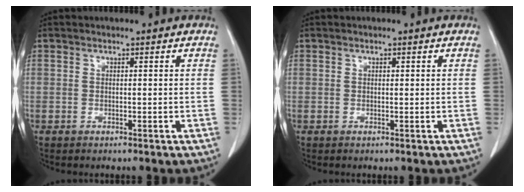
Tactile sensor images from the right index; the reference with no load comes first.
{"total": 0.0}